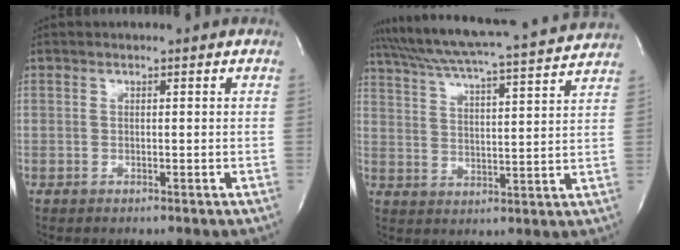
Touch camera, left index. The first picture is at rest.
{"total": 19.5, "force": [17.9, -0.2, 7.8], "torque": [-0.143, -0.002, 0.251]}